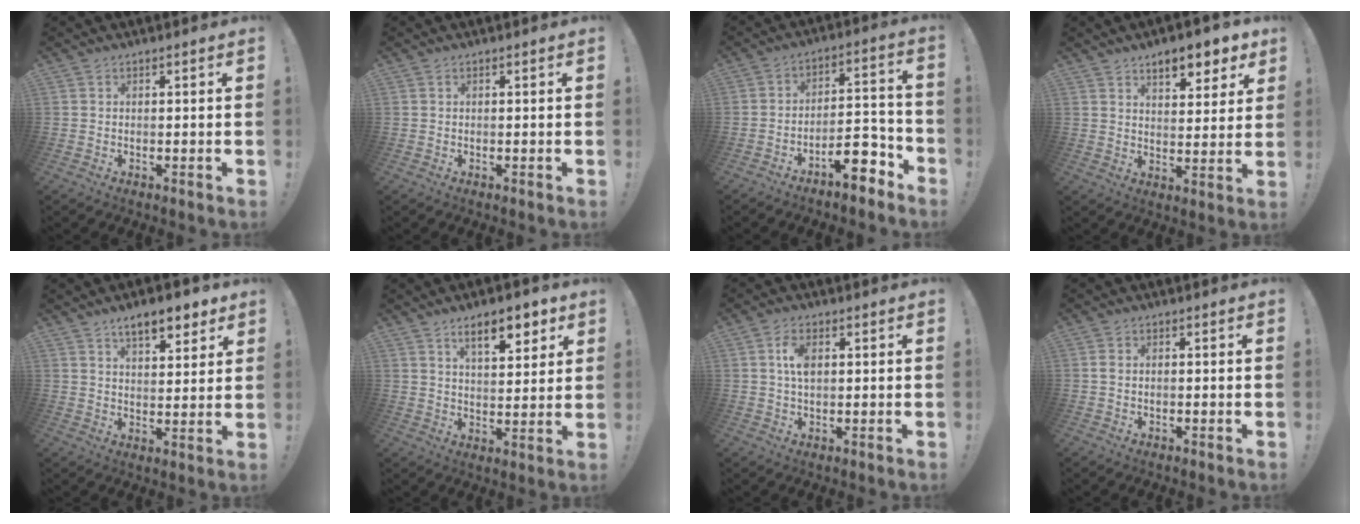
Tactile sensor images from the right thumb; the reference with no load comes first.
{"total": 0.0}
{"total": 11.1, "force": [-7.9, 4.0, 6.6], "torque": [-0.076, 0.051, -0.138]}
{"total": 8.8, "force": [6.1, 3.4, 5.3], "torque": [-0.063, -0.038, 0.106]}
{"total": 9.2, "force": [6.2, 3.6, 5.8], "torque": [-0.077, -0.029, 0.107]}
{"total": 10.6, "force": [6.3, 3.9, 7.6], "torque": [-0.100, -0.025, 0.104]}
{"total": 5.6, "force": [1.2, 3.1, 4.5], "torque": [-0.081, -0.001, 0.017]}
{"total": 1.1, "force": [-0.1, 0.8, 0.7], "torque": [-0.013, 0.005, -0.002]}